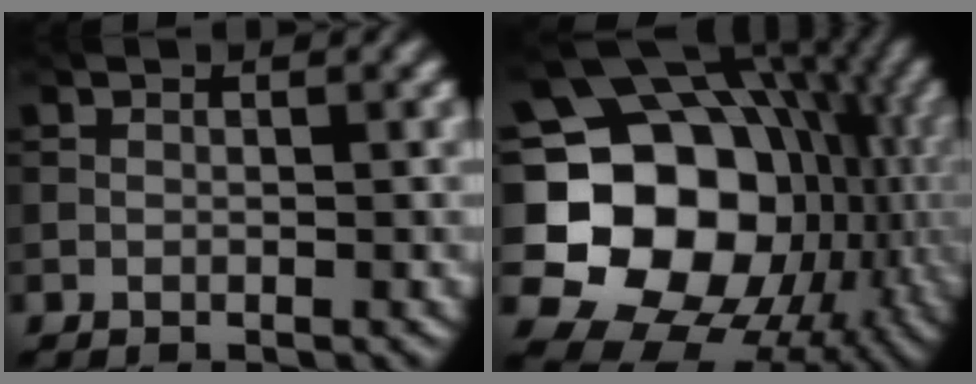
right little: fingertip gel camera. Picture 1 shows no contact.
{"total": 18.1, "force": [-2.2, 14.5, 10.6], "torque": [-0.183, -0.020, -0.037]}